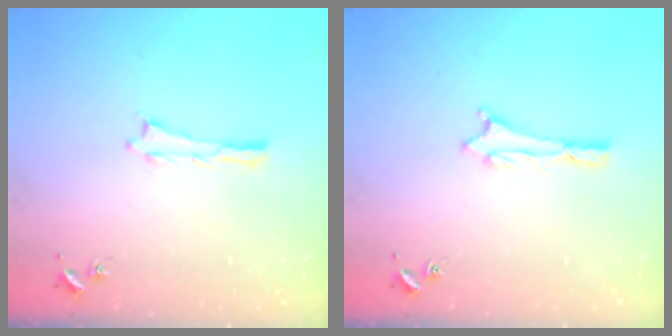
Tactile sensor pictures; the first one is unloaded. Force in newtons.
{"total": 0.9, "press": 0.8, "slide": 0.1}